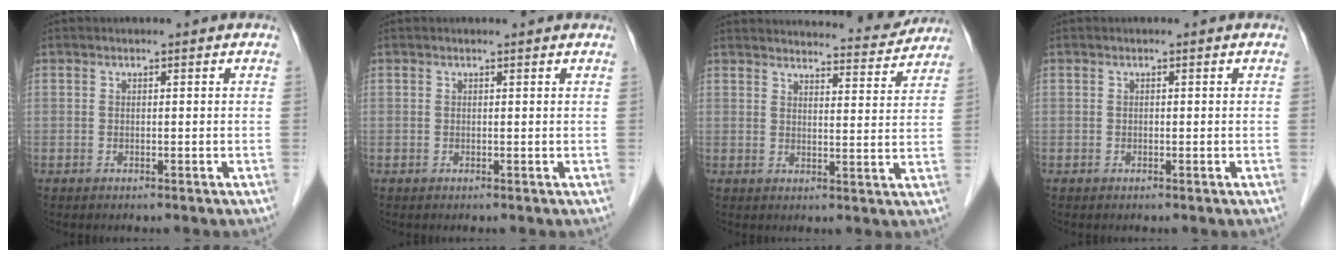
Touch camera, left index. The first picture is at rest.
{"total": 1.2, "force": [1.2, 0.1, 0.2], "torque": [-0.011, 0.004, 0.010]}
{"total": 15.0, "force": [14.6, 2.1, 2.9], "torque": [-0.025, -0.020, 0.167]}
{"total": 0.0}